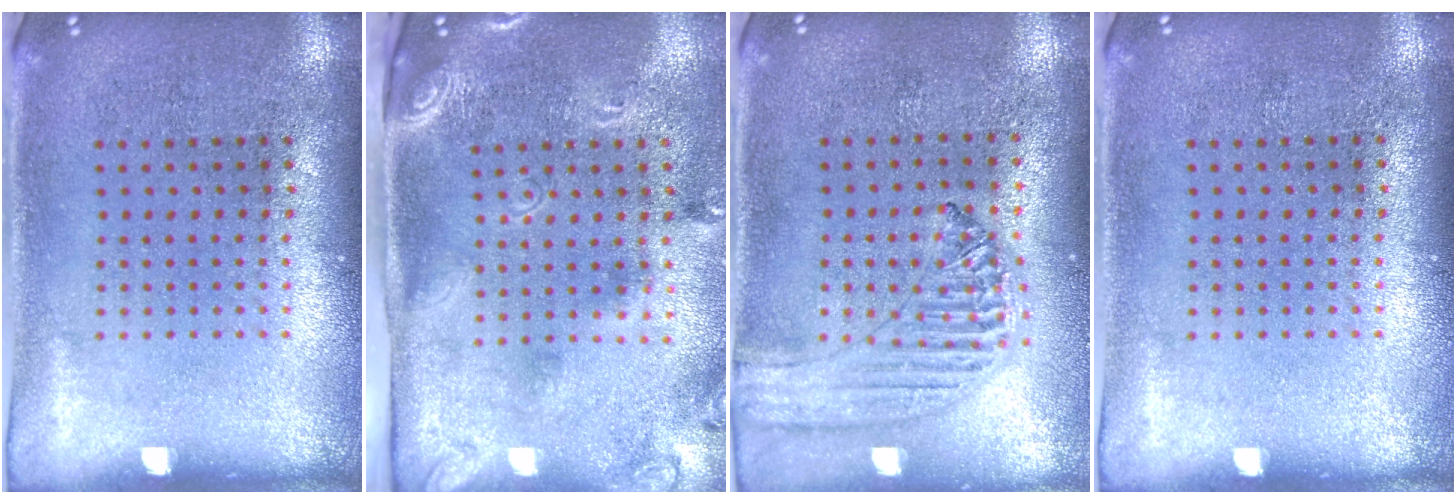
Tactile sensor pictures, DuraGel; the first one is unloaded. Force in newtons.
{"total": 2.5, "press": 1.7, "slide": 1.8}
{"total": 1.3, "press": 1.3, "slide": 0.1}
{"total": 0.0}